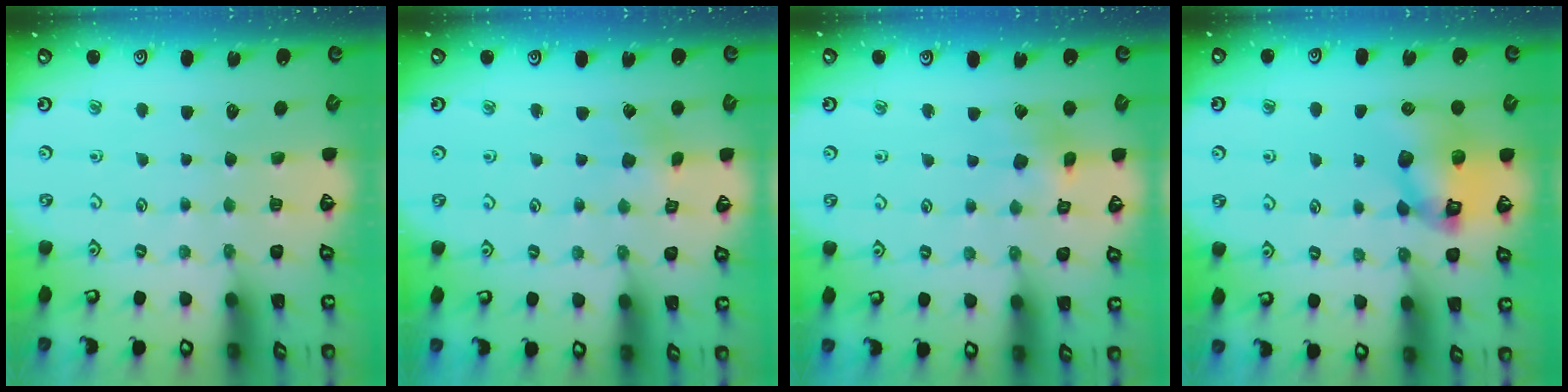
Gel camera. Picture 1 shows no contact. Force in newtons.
{"total": 2.1, "press": 2.1, "slide": 0.1}
{"total": 6.9, "press": 6.9, "slide": 0.7}
{"total": 12.5, "press": 12.4, "slide": 1.7}